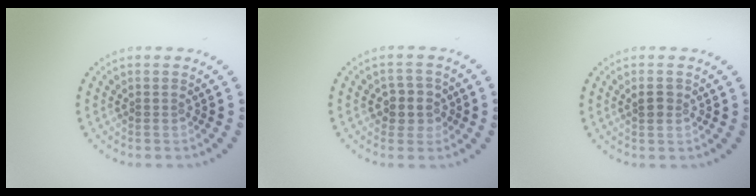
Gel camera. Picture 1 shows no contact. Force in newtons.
{"total": 2.6, "press": 2.4, "slide": 1.0}
{"total": 1.5, "press": 1.5, "slide": 0.2}